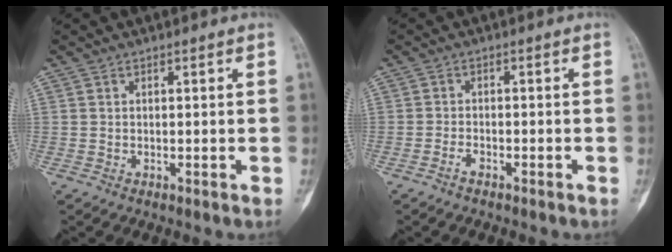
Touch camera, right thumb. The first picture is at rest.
{"total": 1.7, "force": [-1.3, 0.6, 0.8], "torque": [-0.023, 0.008, -0.026]}